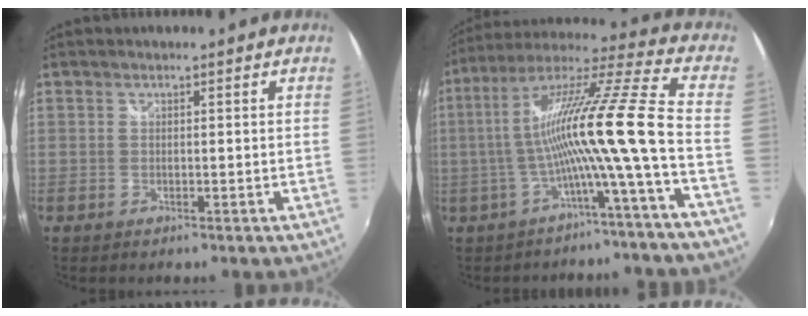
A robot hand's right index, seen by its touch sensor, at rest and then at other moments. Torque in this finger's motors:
{"motor_torque": [1.50, -0.64, 1.05, 0.21]}